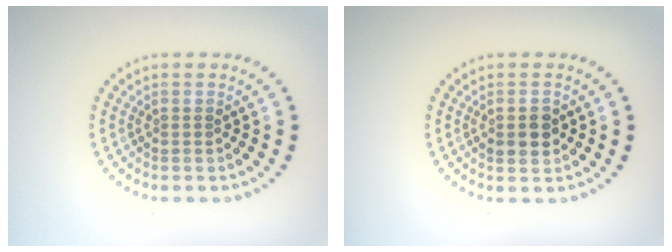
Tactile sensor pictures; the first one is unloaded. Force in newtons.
{"total": 2.5, "press": 2.5, "slide": 0.2}